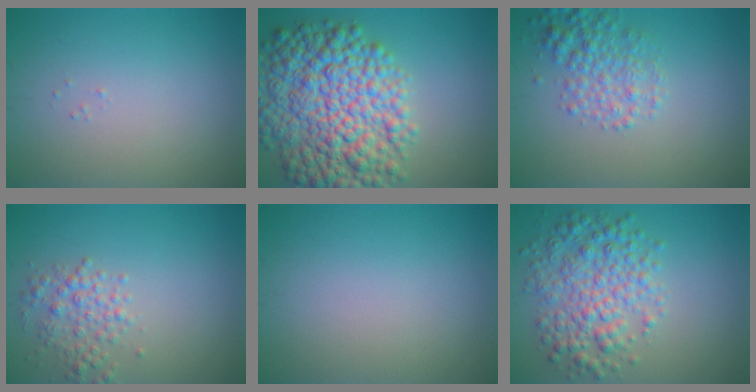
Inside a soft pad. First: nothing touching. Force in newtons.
{"total": 11.8, "press": 11.8, "slide": 0.4}
{"total": 3.4, "press": 3.4, "slide": 0.1}
{"total": 2.5, "press": 2.5, "slide": 0.1}
{"total": 0.0}
{"total": 5.6, "press": 5.6, "slide": 0.1}